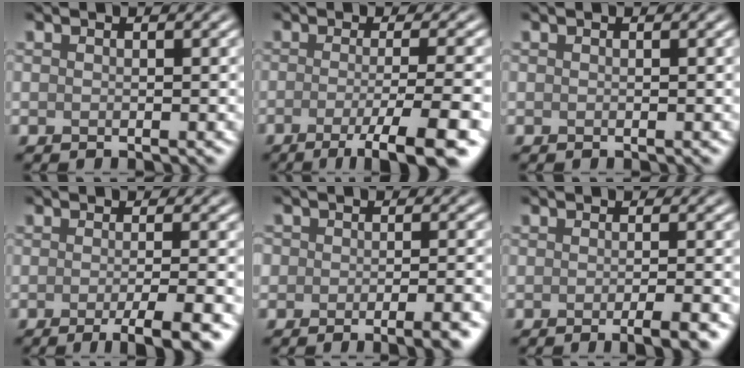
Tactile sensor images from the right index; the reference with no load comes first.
{"total": 7.2, "force": [-3.5, 1.3, 6.2], "torque": [-0.084, -0.005, -0.058]}
{"total": 0.0}
{"total": 5.0, "force": [-2.3, 1.0, 4.3], "torque": [-0.054, -0.004, -0.036]}
{"total": 4.8, "force": [-3.0, 1.8, 3.3], "torque": [-0.030, 0.007, -0.030]}
{"total": 3.6, "force": [-1.8, 0.8, 3.0], "torque": [-0.034, -0.003, -0.029]}